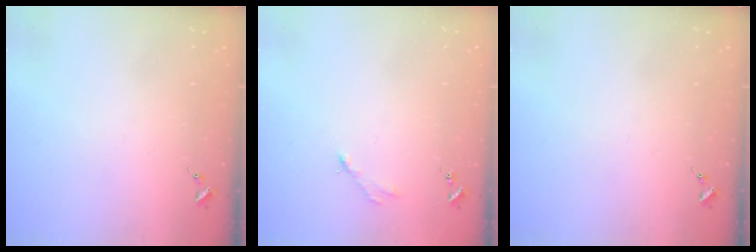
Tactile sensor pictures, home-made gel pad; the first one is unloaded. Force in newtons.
{"total": 2.8, "press": 2.8, "slide": 0.4}
{"total": 0.0}